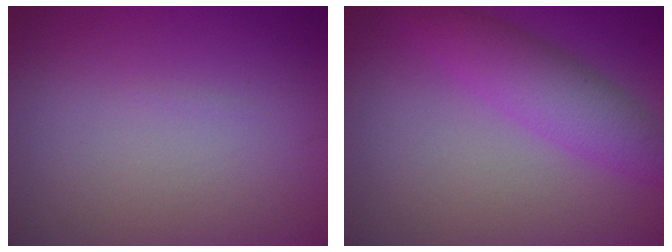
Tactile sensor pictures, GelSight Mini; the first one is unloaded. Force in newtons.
{"total": 4.3, "press": 4.3, "slide": 0.1}